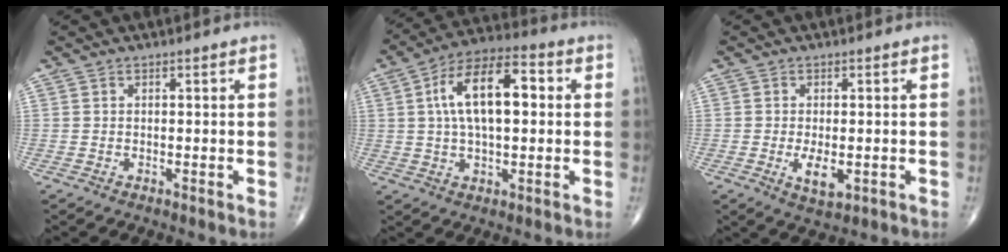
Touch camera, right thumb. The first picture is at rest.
{"total": 14.9, "force": [2.3, 7.1, 12.9], "torque": [-0.219, 0.026, 0.034]}
{"total": 4.7, "force": [-1.1, 2.2, 4.0], "torque": [-0.069, -0.009, -0.014]}